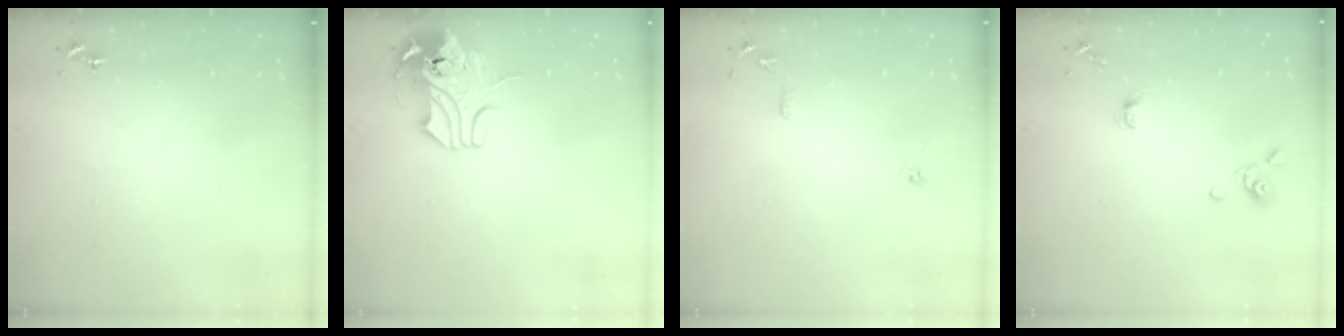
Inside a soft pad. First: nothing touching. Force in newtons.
{"total": 12.2, "press": 12.1, "slide": 1.7}
{"total": 7.9, "press": 7.9, "slide": 0.8}
{"total": 4.7, "press": 4.2, "slide": 2.2}